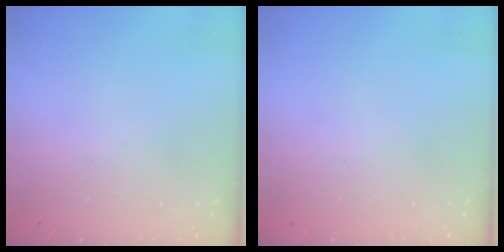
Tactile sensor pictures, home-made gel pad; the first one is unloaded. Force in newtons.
{"total": 0.0}